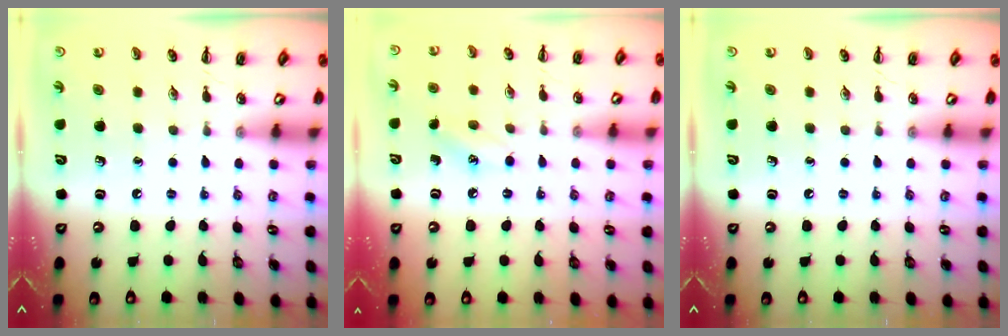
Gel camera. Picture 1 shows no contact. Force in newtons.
{"total": 9.0, "press": 8.8, "slide": 1.9}
{"total": 0.0}